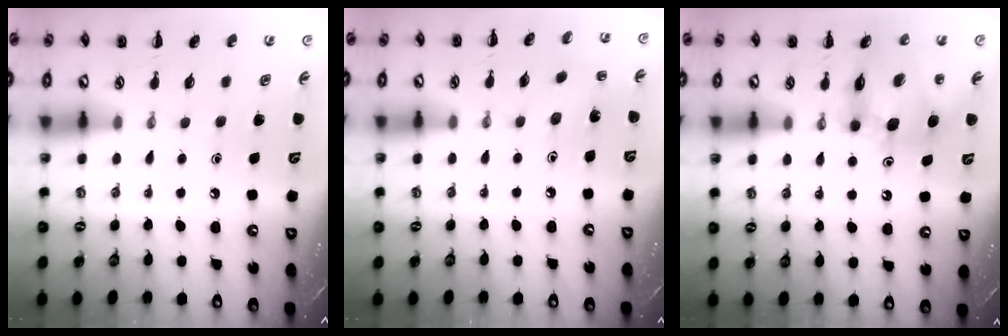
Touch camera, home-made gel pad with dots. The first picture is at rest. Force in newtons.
{"total": 1.4, "press": 1.2, "slide": 0.6}
{"total": 10.3, "press": 10.0, "slide": 2.7}